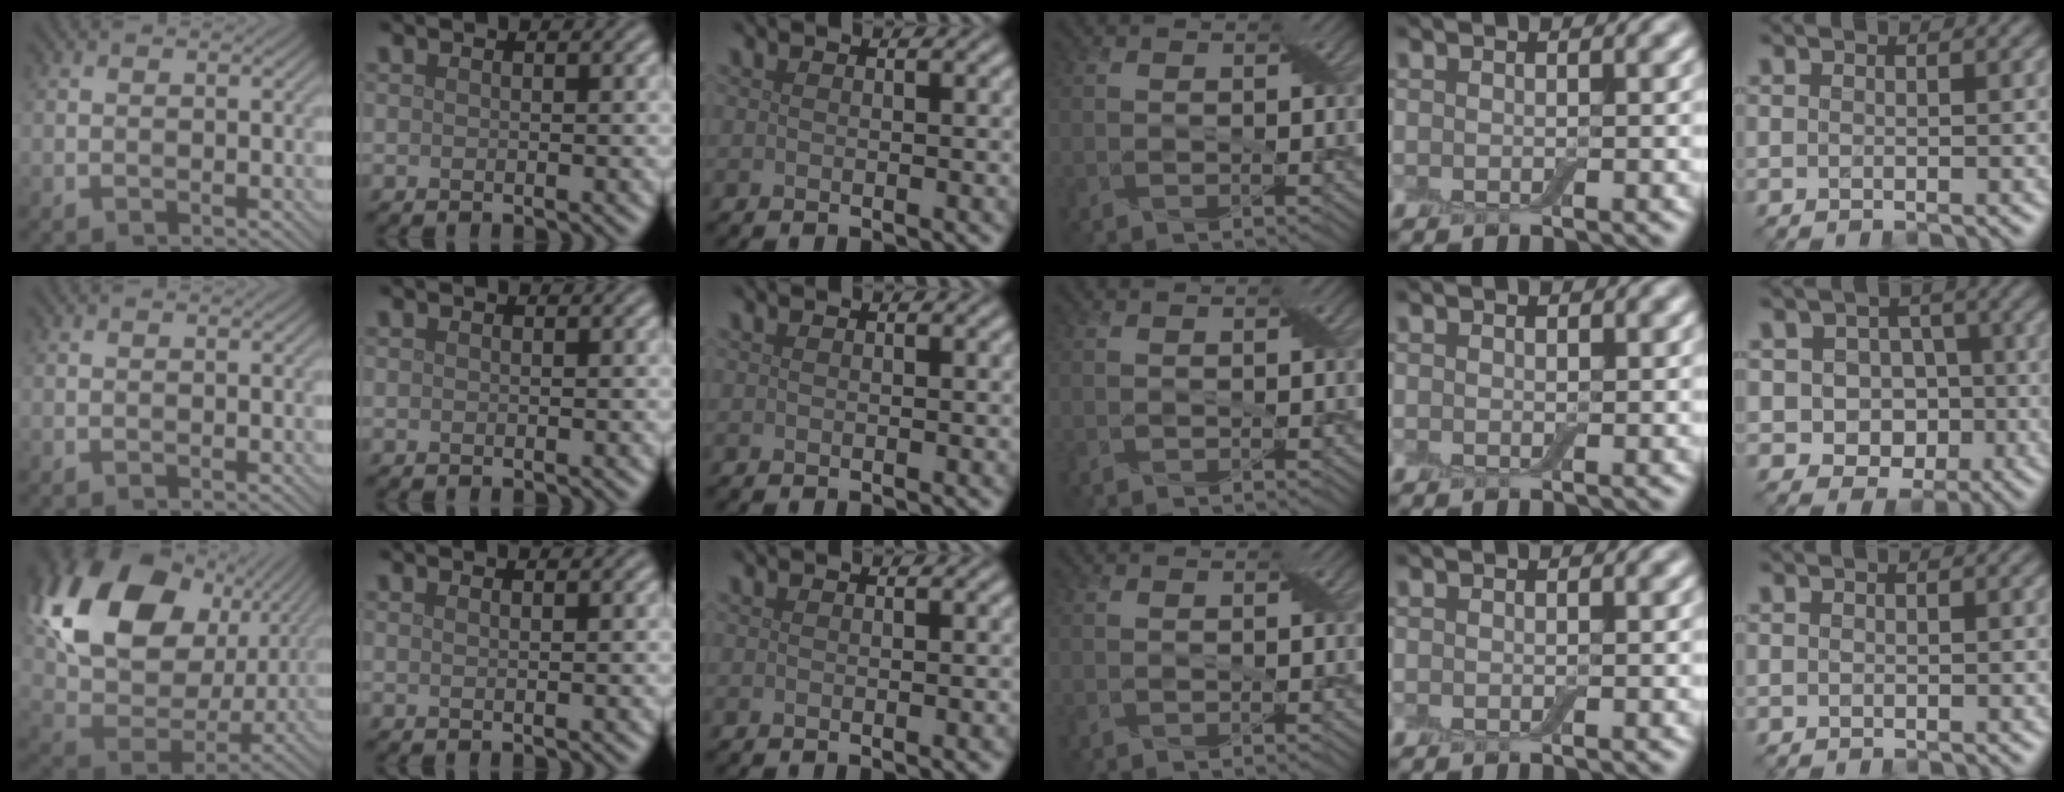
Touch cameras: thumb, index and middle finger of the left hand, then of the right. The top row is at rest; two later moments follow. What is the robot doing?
{"motion": "peel", "object": "adhesive wrap"}